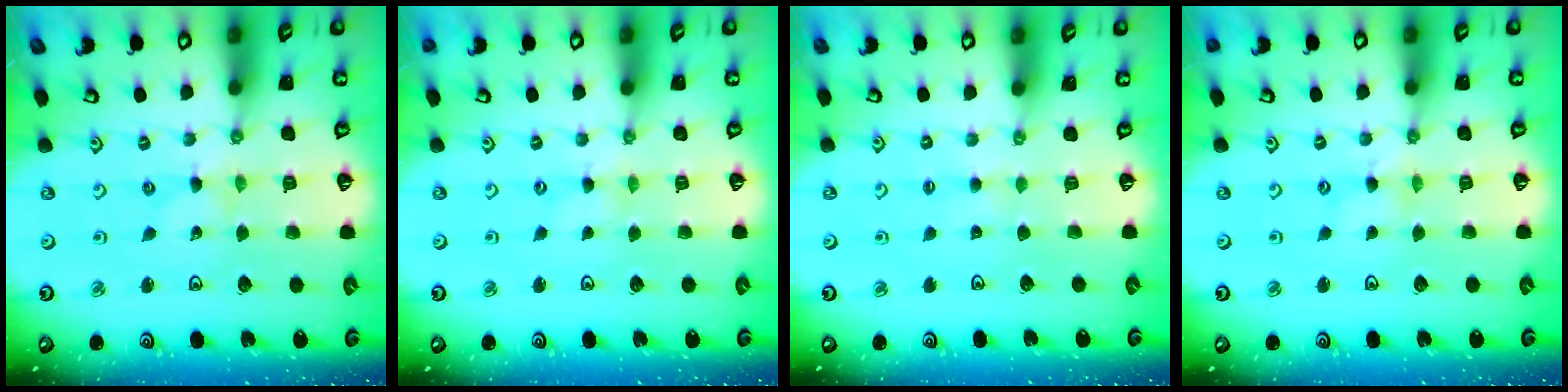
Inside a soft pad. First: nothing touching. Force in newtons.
{"total": 0.6, "press": 0.6, "slide": 0.2}
{"total": 1.8, "press": 1.7, "slide": 0.4}
{"total": 1.2, "press": 1.2, "slide": 0.2}